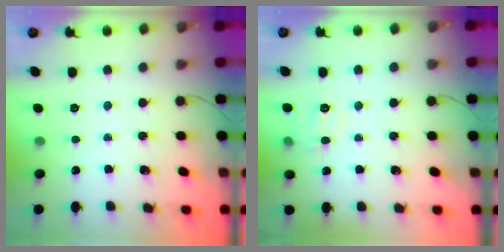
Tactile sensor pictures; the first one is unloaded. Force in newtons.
{"total": 7.7, "press": 7.5, "slide": 1.5}